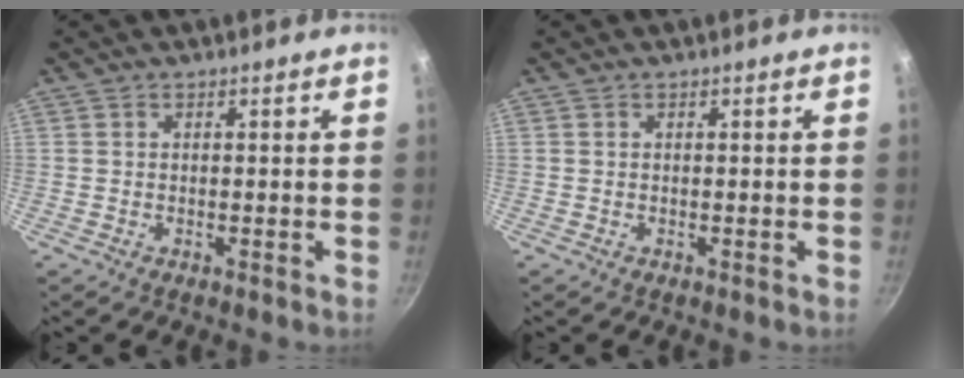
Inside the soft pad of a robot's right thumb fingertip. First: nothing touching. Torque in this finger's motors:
{"motor_torque": [-0.02, 0.01, 0.00, 0.01, 0.02]}